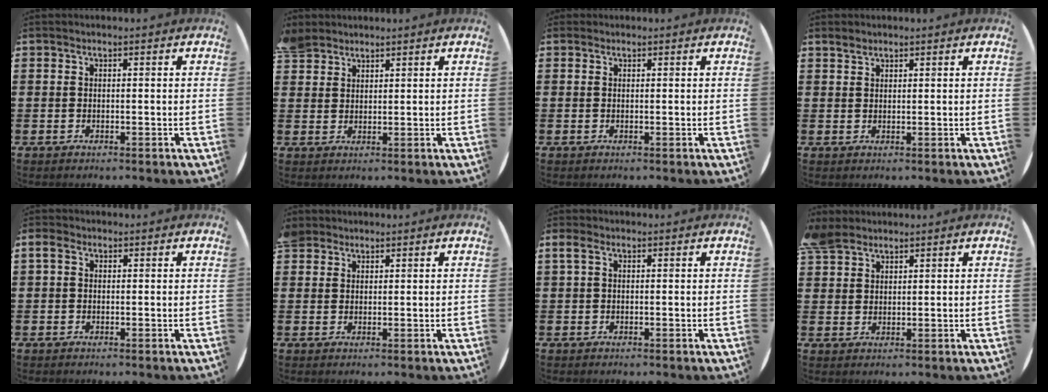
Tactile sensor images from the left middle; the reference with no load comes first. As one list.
[{"total": 2.8, "force": [2.6, 1.1, 0.2], "torque": [-0.011, 0.001, 0.052]}, {"total": 0.0}, {"total": 1.3, "force": [1.1, 0.5, 0.1], "torque": [0.004, -0.001, 0.021]}, {"total": 1.3, "force": [0.4, 1.0, 0.7], "torque": [-0.008, 0.005, 0.004]}, {"total": 1.9, "force": [1.7, 0.9, -0.1], "torque": [-0.003, 0.004, 0.034]}, {"total": 1.2, "force": [0.4, 0.8, 0.8], "torque": [-0.019, 0.006, 0.007]}, {"total": 3.6, "force": [3.1, 1.7, 0.8], "torque": [-0.024, 0.001, 0.061]}]